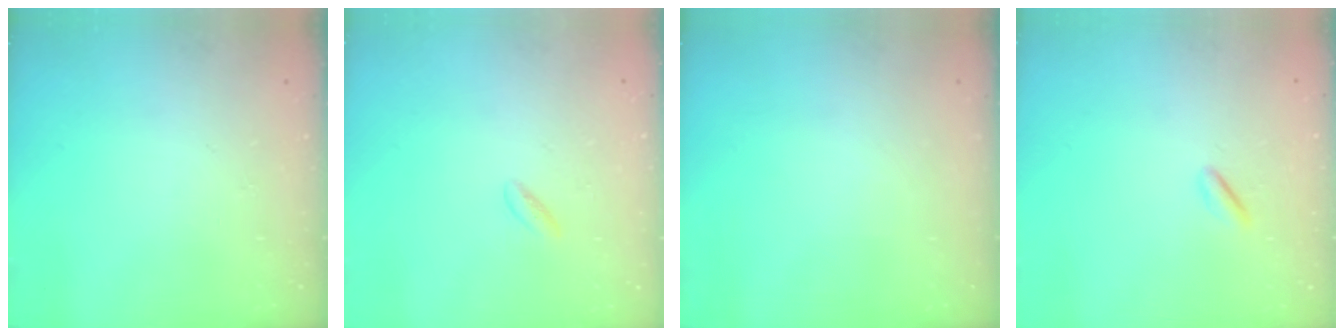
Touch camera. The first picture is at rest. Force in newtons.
{"total": 1.5, "press": 1.2, "slide": 0.9}
{"total": 0.0}
{"total": 1.1, "press": 0.8, "slide": 0.7}